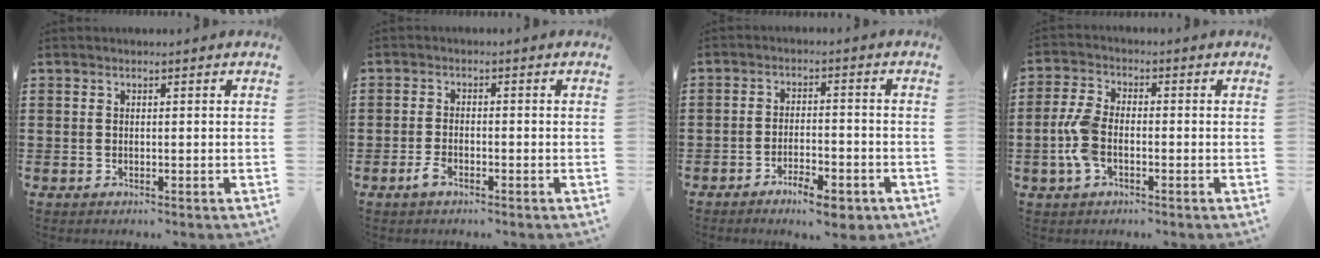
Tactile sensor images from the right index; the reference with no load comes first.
{"total": 2.3, "force": [-1.3, 0.9, 1.6], "torque": [-0.045, -0.004, -0.029]}
{"total": 4.8, "force": [-3.9, 0.8, 2.7], "torque": [-0.049, 0.000, -0.071]}
{"total": 6.3, "force": [-1.5, 3.5, 5.0], "torque": [-0.131, -0.004, -0.036]}